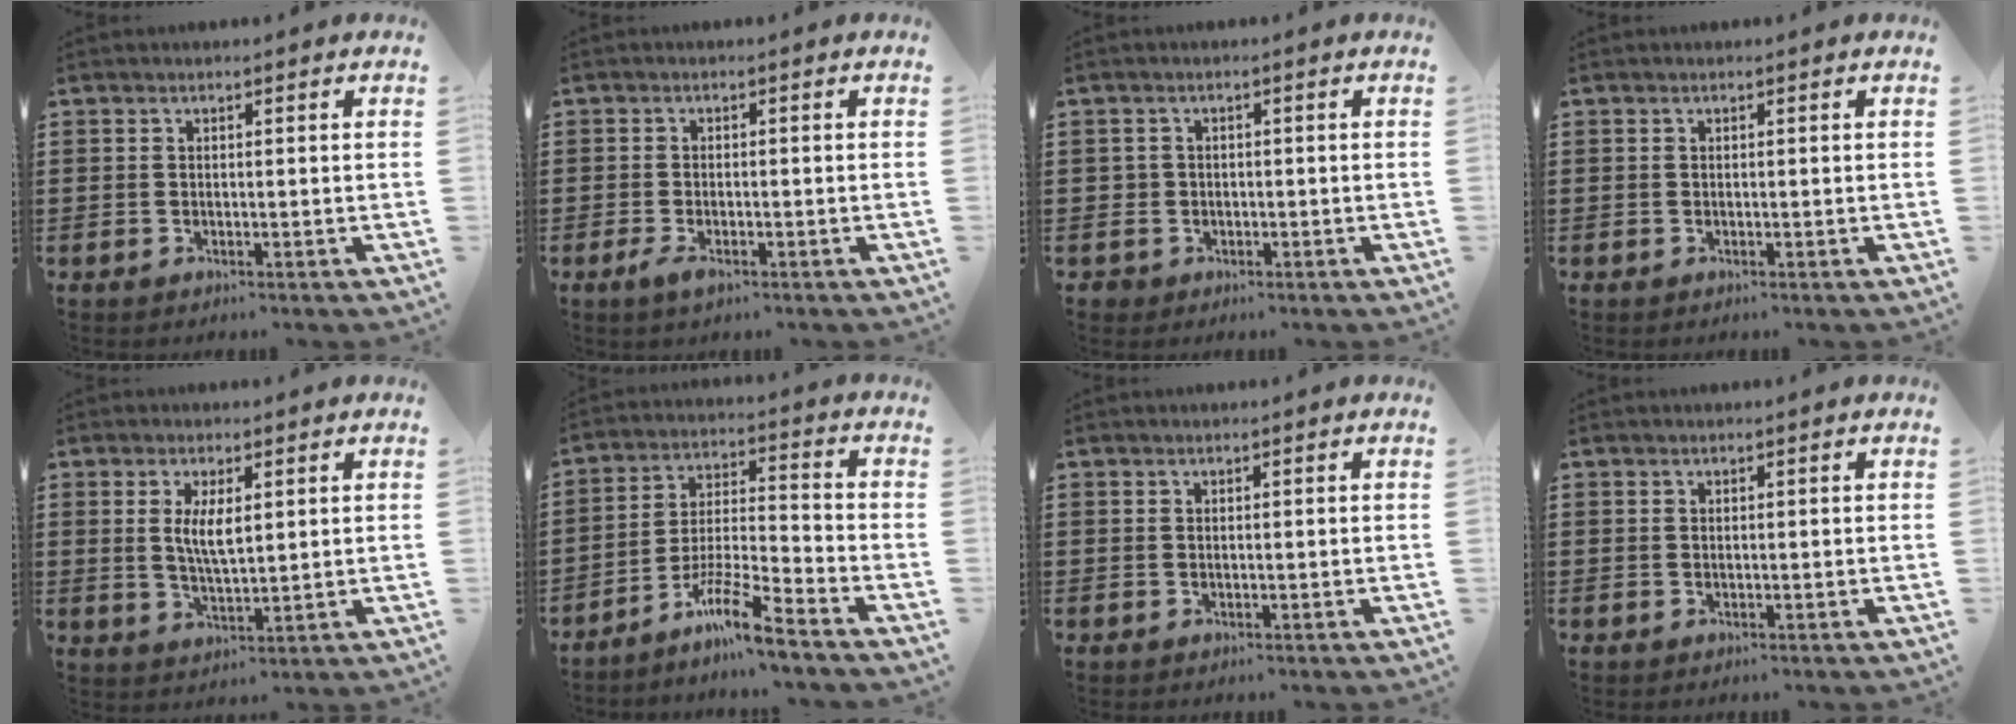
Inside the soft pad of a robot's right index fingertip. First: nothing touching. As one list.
[{"total": 1.9, "force": [-1.1, 0.7, 1.4], "torque": [-0.033, -0.004, -0.023]}, {"total": 1.9, "force": [-0.8, 1.7, 0.0], "torque": [-0.008, 0.005, -0.021]}, {"total": 0.0}, {"total": 4.6, "force": [1.0, 1.5, 4.2], "torque": [-0.078, 0.000, 0.015]}, {"total": 9.2, "force": [-7.4, 0.3, 5.4], "torque": [-0.109, 0.003, -0.145]}, {"total": 0.0}, {"total": 0.0}]